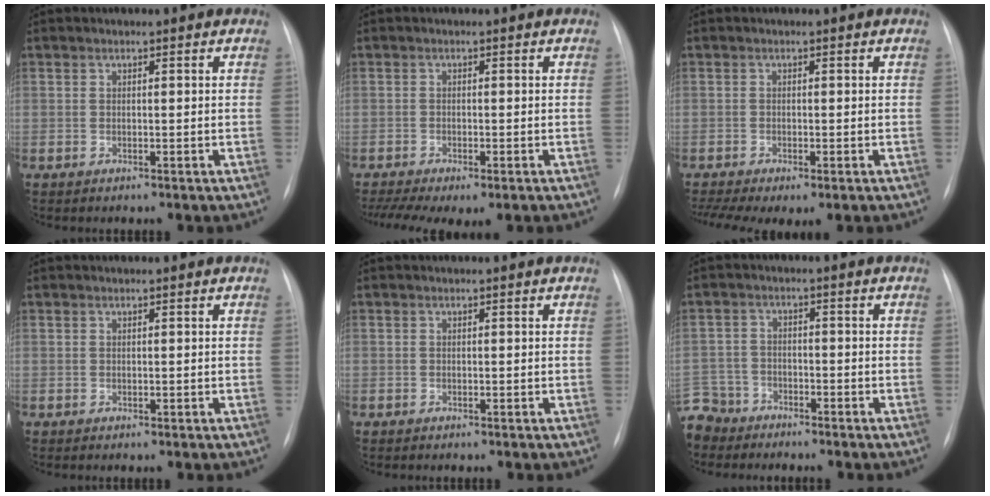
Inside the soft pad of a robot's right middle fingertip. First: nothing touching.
{"total": 10.0, "force": [-7.2, 3.2, 6.2], "torque": [-0.110, -0.004, -0.105]}
{"total": 7.6, "force": [-5.1, 2.5, 5.1], "torque": [-0.095, -0.010, -0.079]}
{"total": 0.0}
{"total": 0.0}
{"total": 8.1, "force": [-6.8, 4.5, 0.4], "torque": [-0.017, 0.002, -0.127]}